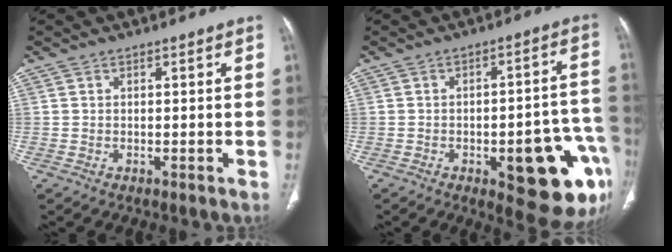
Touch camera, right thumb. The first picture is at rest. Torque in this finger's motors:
{"motor_torque": [2.11, 1.44, 1.30, -1.15, 0.07]}